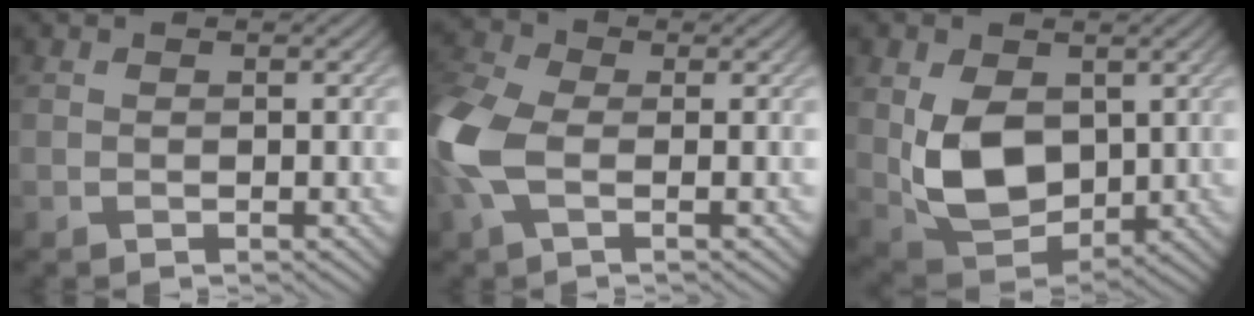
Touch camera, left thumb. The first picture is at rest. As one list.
[{"total": 8.8, "force": [-1.4, 5.0, 7.1], "torque": [-0.209, -0.001, -0.041]}, {"total": 8.9, "force": [0.6, 6.1, 6.4], "torque": [-0.147, -0.014, 0.018]}]